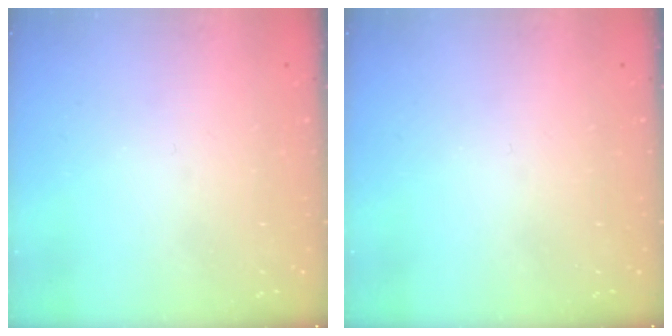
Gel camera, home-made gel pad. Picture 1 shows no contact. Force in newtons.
{"total": 0.0}